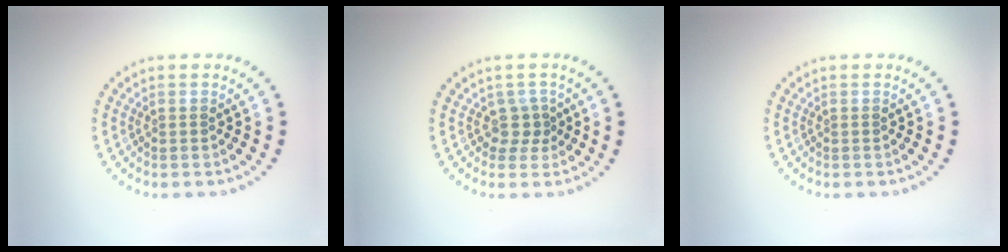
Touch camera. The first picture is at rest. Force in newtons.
{"total": 1.7, "press": 1.1, "slide": 1.3}
{"total": 0.0}